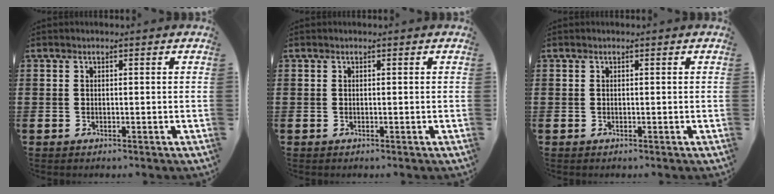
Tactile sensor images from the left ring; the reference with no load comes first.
{"total": 0.0}
{"total": 0.0}